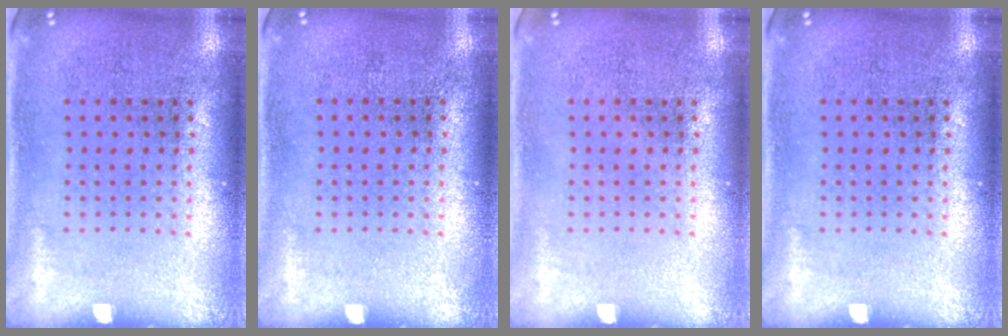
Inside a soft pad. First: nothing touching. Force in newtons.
{"total": 0.0}
{"total": 0.0}
{"total": 0.0}